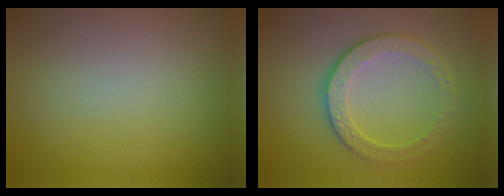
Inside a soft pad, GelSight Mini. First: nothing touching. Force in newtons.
{"total": 4.7, "press": 3.3, "slide": 3.3}